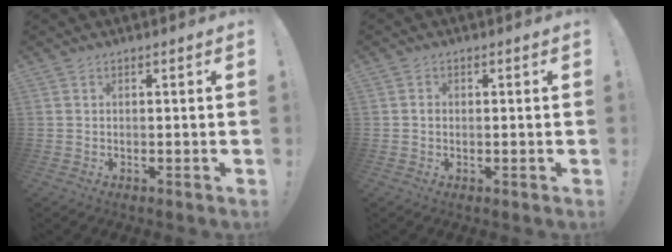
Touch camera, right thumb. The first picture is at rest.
{"total": 0.7, "force": [-0.1, 0.5, 0.4], "torque": [-0.012, 0.006, -0.002]}